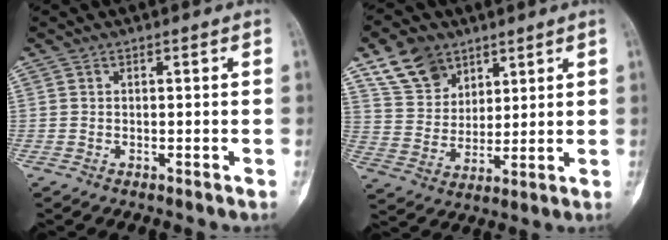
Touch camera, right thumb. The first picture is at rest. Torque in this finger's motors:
{"motor_torque": [-0.37, 0.73, 0.36, -0.05, 0.02]}